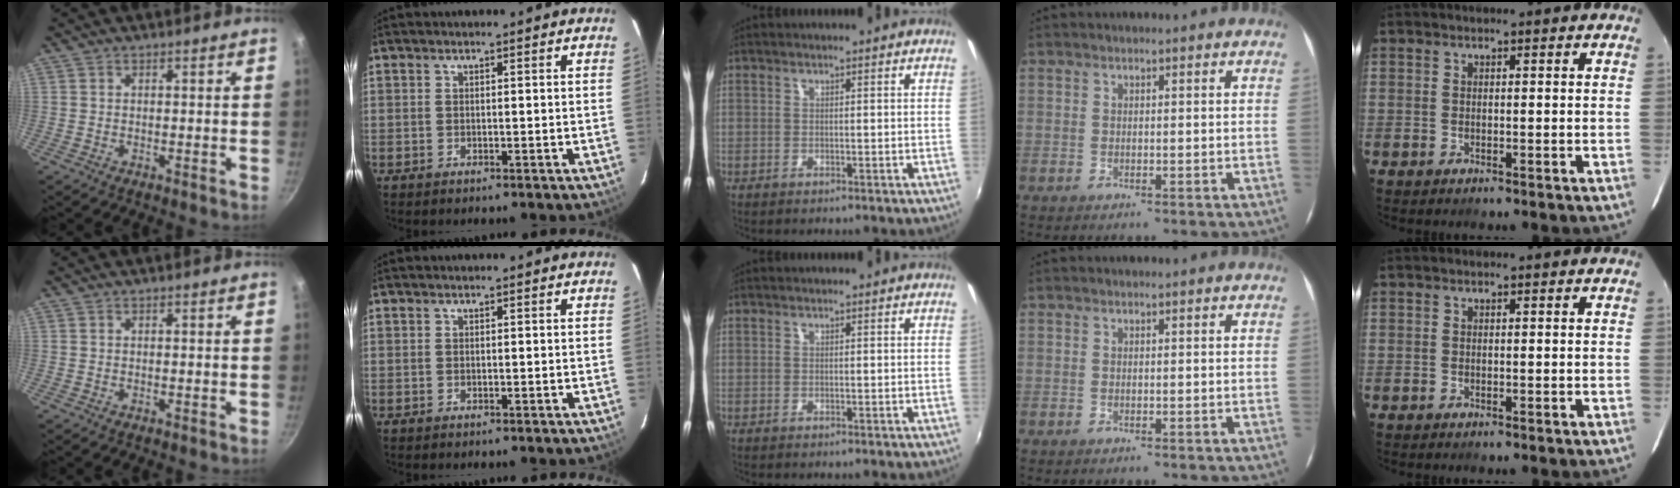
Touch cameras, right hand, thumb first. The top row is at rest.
{}